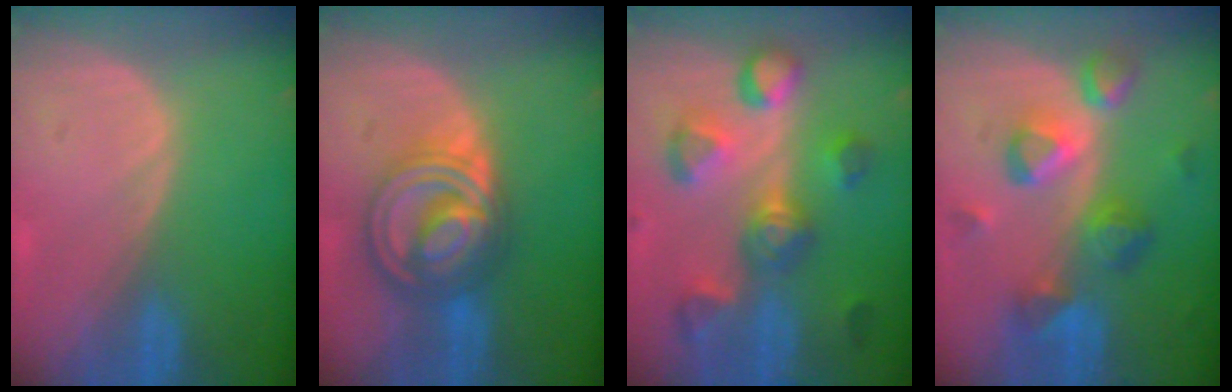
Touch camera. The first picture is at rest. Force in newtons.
{"total": 9.2, "press": 9.2, "slide": 0.6}
{"total": 9.0, "press": 9.0, "slide": 0.6}
{"total": 9.4, "press": 8.2, "slide": 4.6}